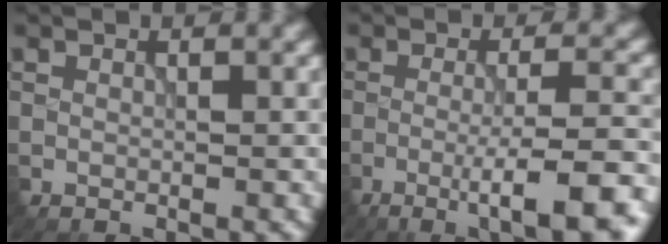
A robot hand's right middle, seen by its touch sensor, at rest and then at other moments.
{"total": 7.8, "force": [-3.8, 1.3, 6.7], "torque": [-0.097, 0.007, -0.059]}